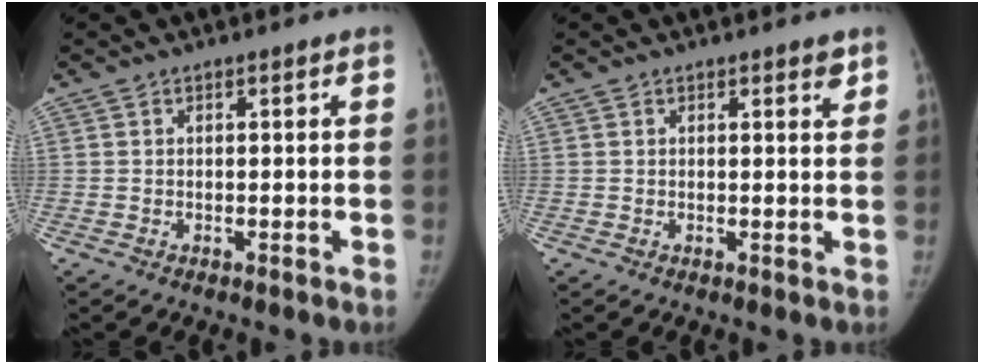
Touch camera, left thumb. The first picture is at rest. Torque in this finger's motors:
{"motor_torque": [0.20, -0.32, 0.44, -0.05, 0.08]}